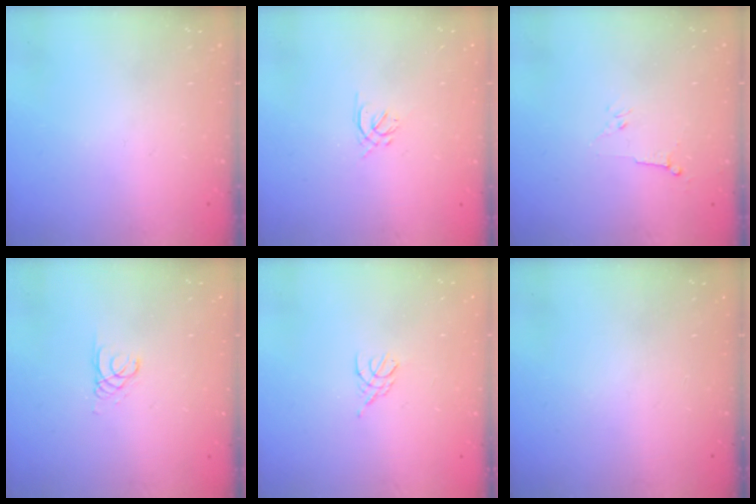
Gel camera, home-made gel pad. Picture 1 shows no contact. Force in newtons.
{"total": 1.3, "press": 1.2, "slide": 0.5}
{"total": 3.5, "press": 3.4, "slide": 0.8}
{"total": 1.3, "press": 1.3, "slide": 0.1}
{"total": 3.4, "press": 3.3, "slide": 0.5}
{"total": 0.0}